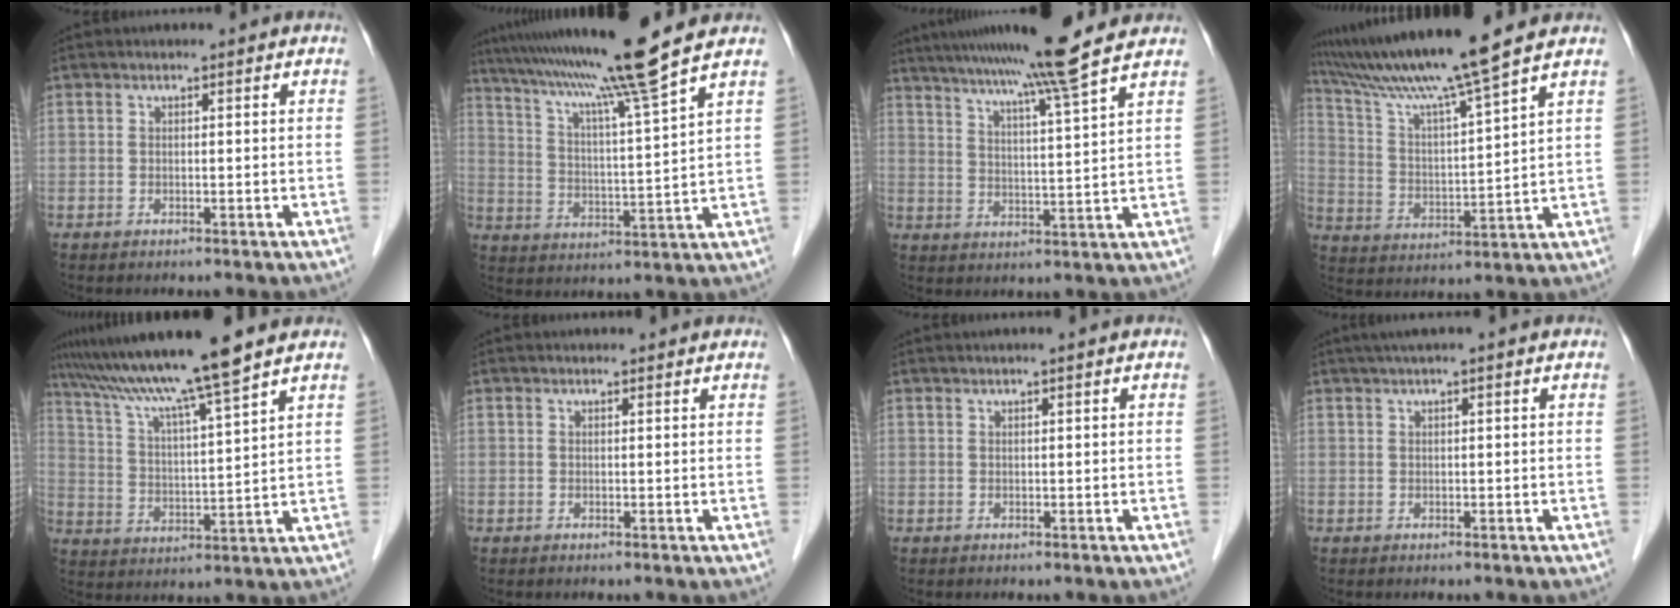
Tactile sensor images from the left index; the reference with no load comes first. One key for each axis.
{"total": 14.3, "fx": 11.4, "fy": -3.2, "fz": 8.1, "tx": -0.137, "ty": -0.016, "tz": 0.185}
{"total": 13.3, "fx": 11.0, "fy": -2.4, "fz": 7.1, "tx": -0.118, "ty": -0.007, "tz": 0.160}
{"total": 13.4, "fx": 11.2, "fy": -2.6, "fz": 6.9, "tx": -0.125, "ty": -0.004, "tz": 0.199}
{"total": 13.8, "fx": 11.1, "fy": -1.8, "fz": 8.0, "tx": -0.141, "ty": 0.009, "tz": 0.188}
{"total": 1.7, "fx": 1.6, "fy": 0.4, "fz": 0.2, "tx": -0.013, "ty": 0.006, "tz": 0.015}
{"total": 0.7, "fx": 0.5, "fy": -0.2, "fz": 0.5, "tx": -0.016, "ty": 0.002, "tz": 0.018}
{"total": 2.7, "fx": 1.9, "fy": -0.3, "fz": 1.9, "tx": -0.029, "ty": 0.024, "tz": 0.032}